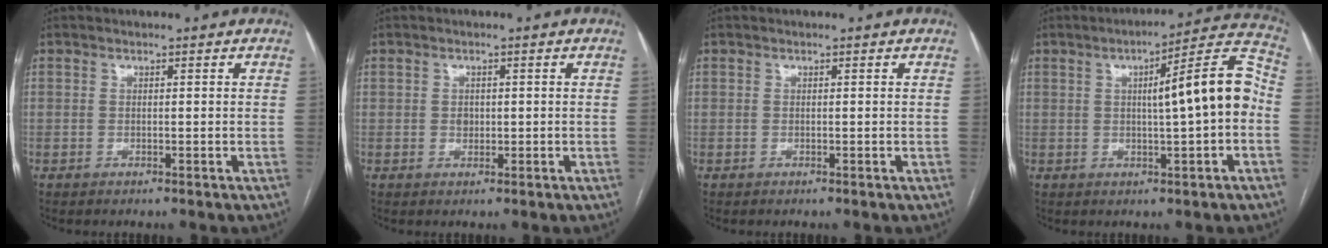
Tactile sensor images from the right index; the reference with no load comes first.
{"total": 1.4, "force": [0.1, 1.1, 0.7], "torque": [-0.014, 0.001, 0.003]}
{"total": 0.0}
{"total": 11.6, "force": [0.0, 0.8, 11.6], "torque": [-0.156, 0.031, -0.002]}